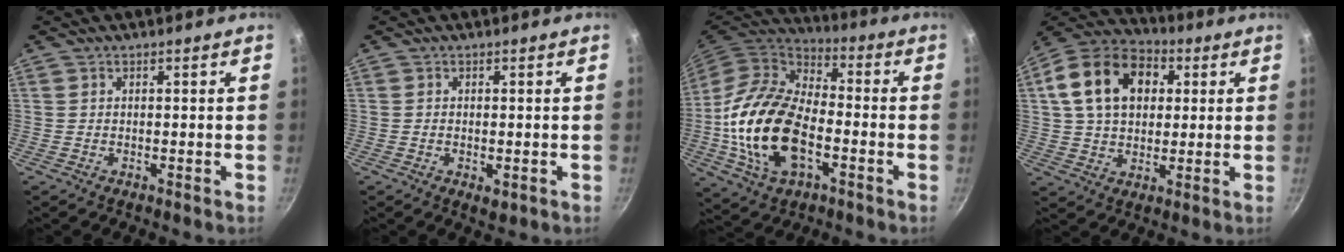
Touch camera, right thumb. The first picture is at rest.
{"total": 2.2, "force": [-0.5, 1.2, 1.8], "torque": [-0.027, -0.007, -0.006]}
{"total": 21.6, "force": [-4.2, 12.9, 16.8], "torque": [-0.307, 0.025, -0.083]}
{"total": 17.6, "force": [4.6, 12.5, 11.6], "torque": [-0.182, 0.019, 0.065]}